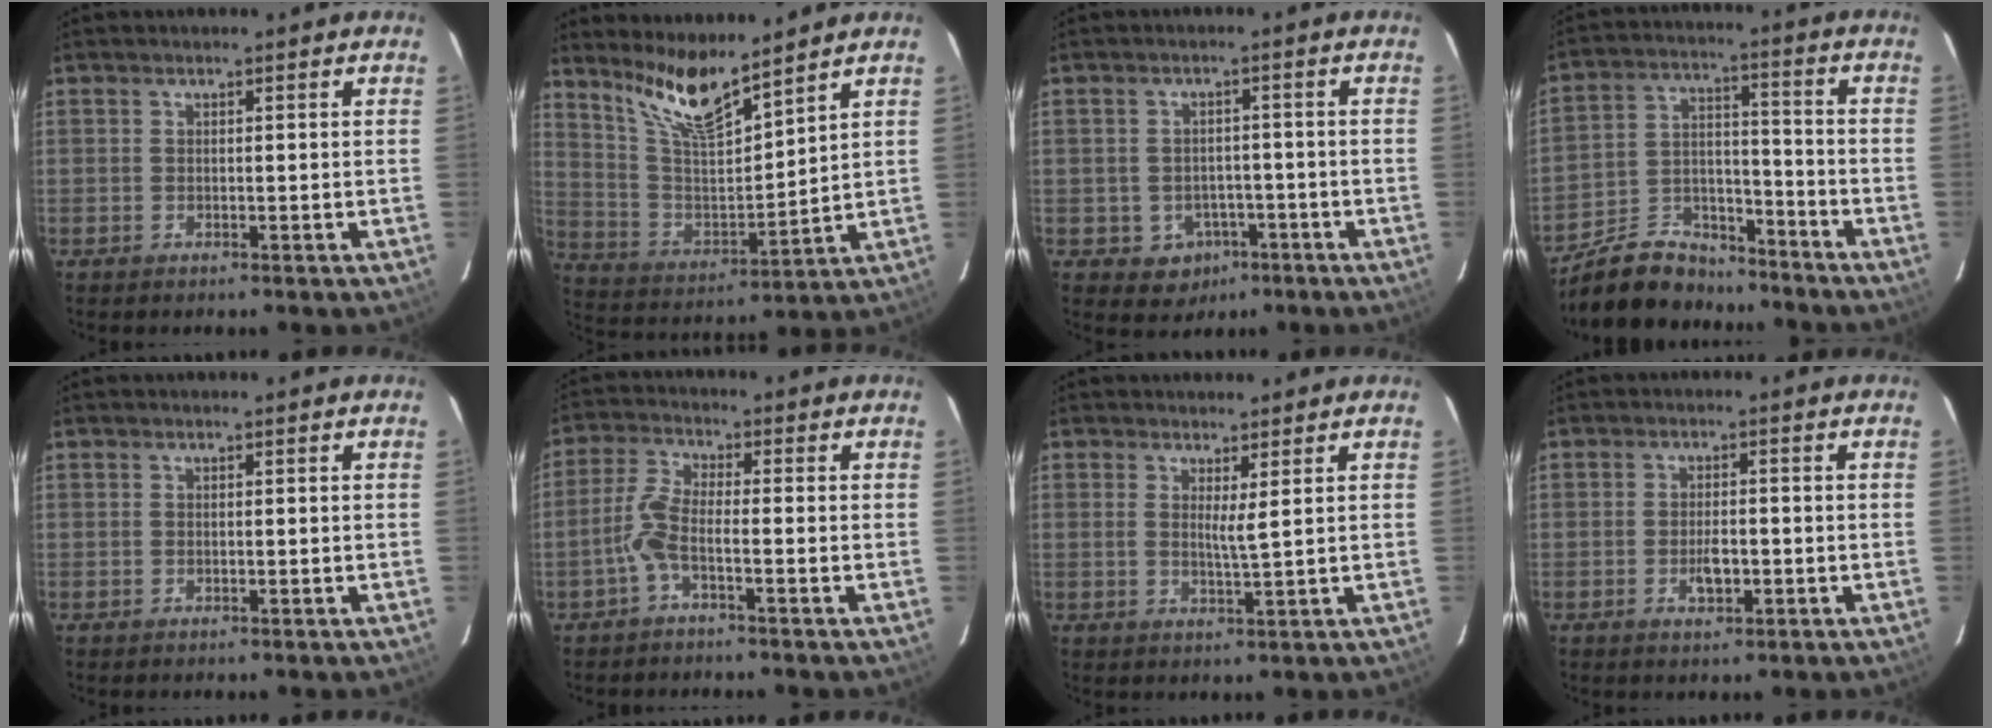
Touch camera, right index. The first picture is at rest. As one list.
[{"total": 12.2, "force": [9.9, 1.9, 6.9], "torque": [-0.133, -0.012, 0.200]}, {"total": 5.6, "force": [-2.7, 4.8, 1.0], "torque": [-0.028, 0.021, -0.021]}, {"total": 13.1, "force": [-11.0, 5.9, 3.9], "torque": [-0.094, 0.034, -0.180]}, {"total": 0.0}, {"total": 4.6, "force": [-2.2, 0.6, 4.0], "torque": [-0.097, 0.008, -0.046]}, {"total": 2.4, "force": [1.1, -0.2, 2.1], "torque": [-0.038, -0.006, 0.017]}, {"total": 3.6, "force": [-1.2, 1.6, 3.0], "torque": [-0.056, -0.001, -0.018]}]